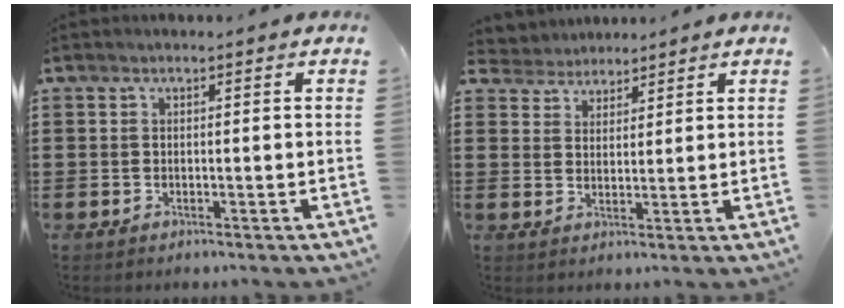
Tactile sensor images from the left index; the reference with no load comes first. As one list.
[{"total": 3.3, "force": [3.0, 1.3, -0.6], "torque": [-0.007, -0.009, 0.055]}]